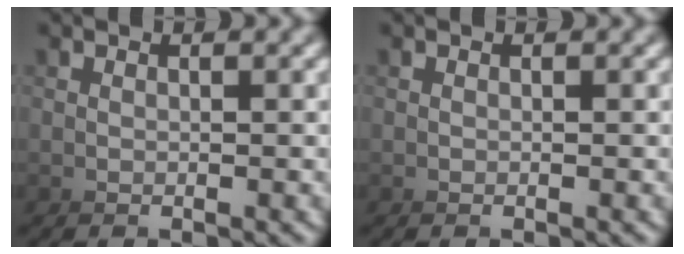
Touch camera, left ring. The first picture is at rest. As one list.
[{"total": 0.0}]